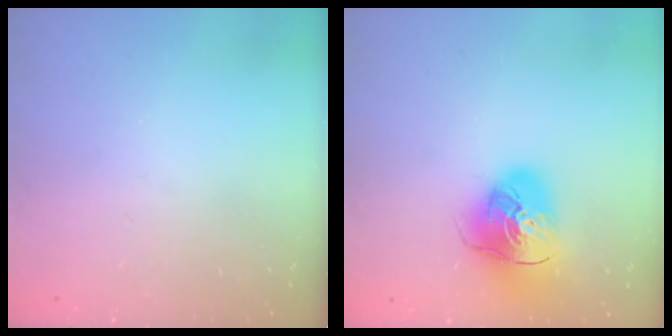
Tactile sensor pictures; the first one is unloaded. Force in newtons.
{"total": 16.2, "press": 16.0, "slide": 2.4}